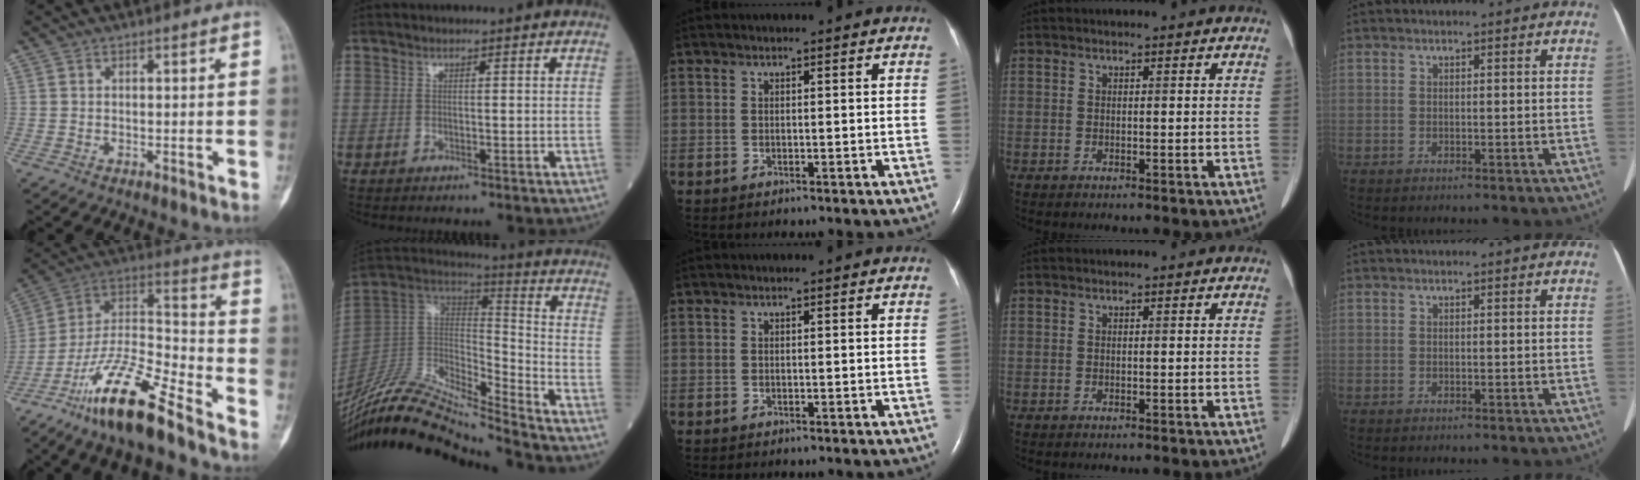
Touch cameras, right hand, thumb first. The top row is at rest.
{"thumb": {"total": 19.3, "force": [-13.6, 4.1, 13.1], "torque": [-0.246, 0.075, -0.250]}, "index": {"total": 21.4, "force": [-19.5, 1.3, 8.5], "torque": [-0.188, 0.014, -0.360]}}